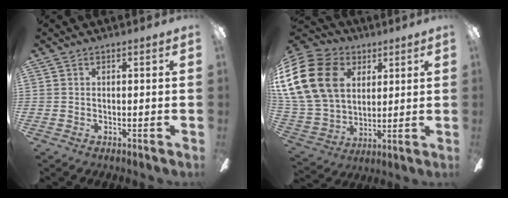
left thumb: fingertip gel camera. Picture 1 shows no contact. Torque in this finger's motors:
{"motor_torque": [0.17, 1.76, 2.21, -0.56, 0.38]}